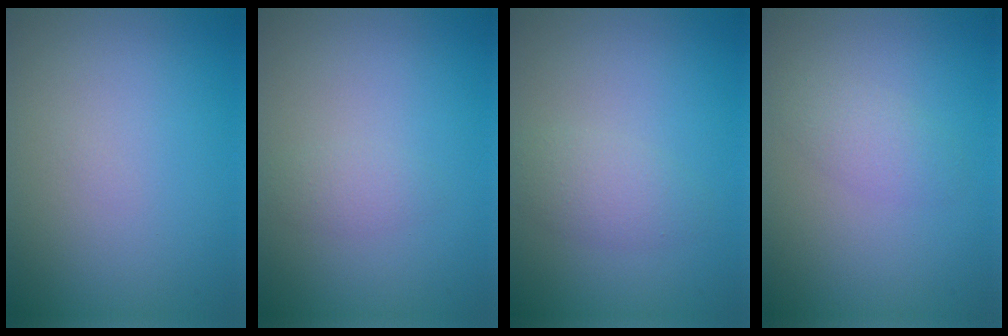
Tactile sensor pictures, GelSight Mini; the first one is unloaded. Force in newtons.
{"total": 1.2, "press": 1.2, "slide": 0.1}
{"total": 2.2, "press": 2.2, "slide": 0.0}
{"total": 1.7, "press": 1.7, "slide": 0.1}